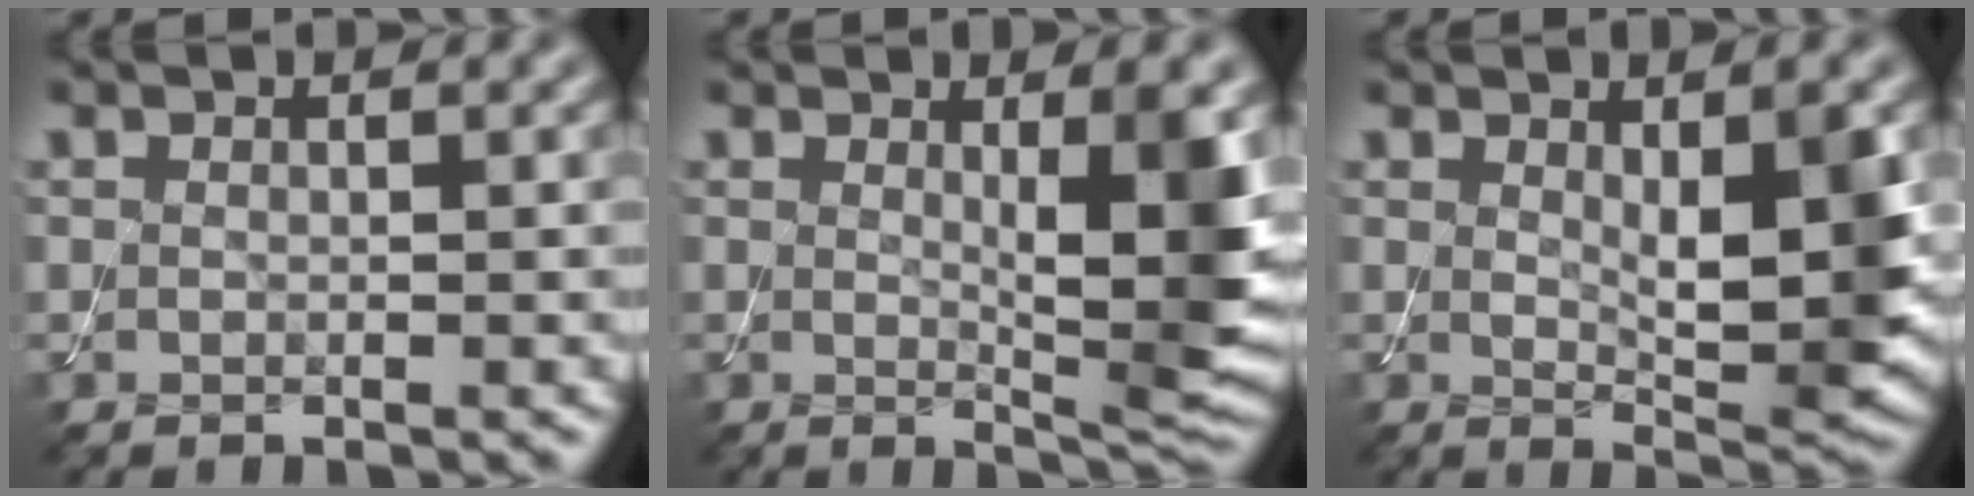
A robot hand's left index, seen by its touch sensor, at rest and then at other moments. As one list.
[{"total": 5.9, "force": [0.9, 1.1, 5.7], "torque": [-0.077, -0.015, 0.020]}, {"total": 5.5, "force": [0.7, 1.4, 5.3], "torque": [-0.084, -0.013, 0.016]}]